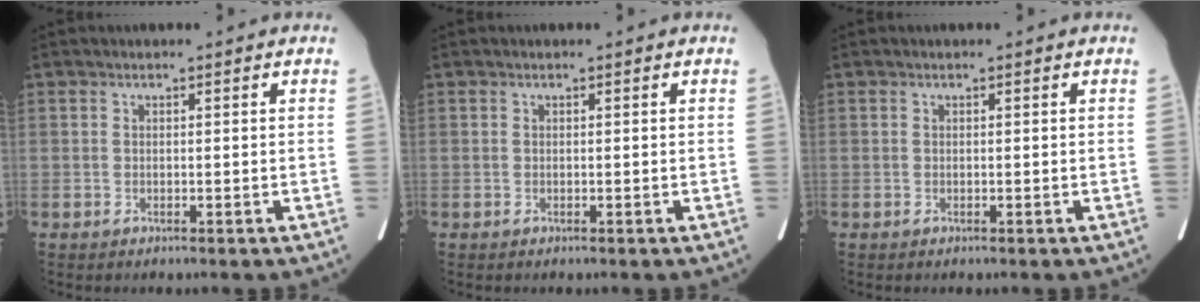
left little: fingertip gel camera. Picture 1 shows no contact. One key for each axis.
{"total": 0.0}
{"total": 0.0}